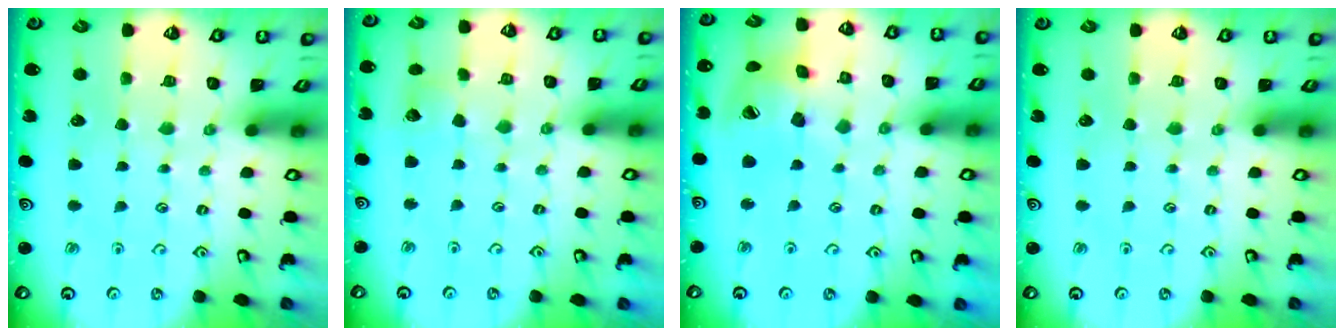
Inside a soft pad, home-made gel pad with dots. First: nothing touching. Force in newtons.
{"total": 5.1, "press": 5.1, "slide": 0.5}
{"total": 16.2, "press": 16.0, "slide": 2.3}
{"total": 0.0}